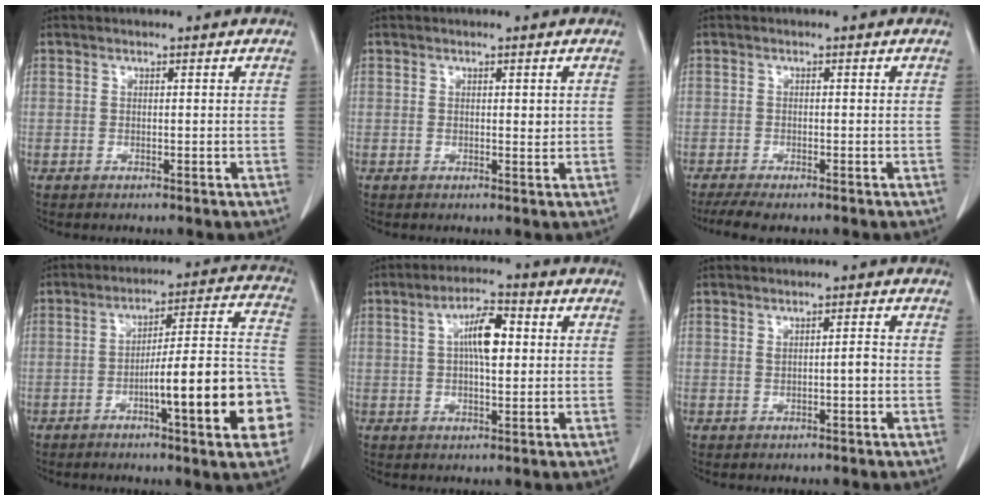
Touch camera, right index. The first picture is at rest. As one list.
[{"total": 1.2, "force": [0.3, 0.5, 1.0], "torque": [-0.016, -0.004, 0.006]}, {"total": 4.4, "force": [-3.4, 0.8, 2.7], "torque": [-0.044, -0.011, -0.054]}, {"total": 18.0, "force": [-6.1, 1.8, 16.9], "torque": [-0.166, 0.029, -0.078]}, {"total": 6.7, "force": [1.2, 2.0, 6.3], "torque": [-0.114, 0.012, 0.019]}, {"total": 1.7, "force": [0.0, 0.3, 1.7], "torque": [-0.029, 0.001, 0.001]}]